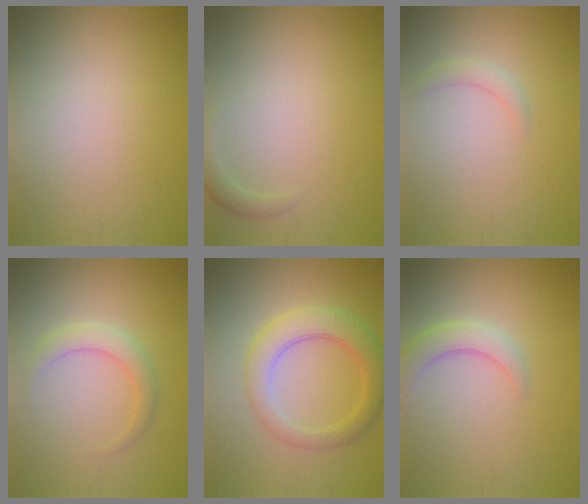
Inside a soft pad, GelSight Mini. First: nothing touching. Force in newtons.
{"total": 1.2, "press": 1.2, "slide": 0.1}
{"total": 1.2, "press": 1.2, "slide": 0.2}
{"total": 2.4, "press": 2.4, "slide": 0.0}
{"total": 4.8, "press": 4.8, "slide": 0.2}
{"total": 2.7, "press": 2.7, "slide": 0.3}